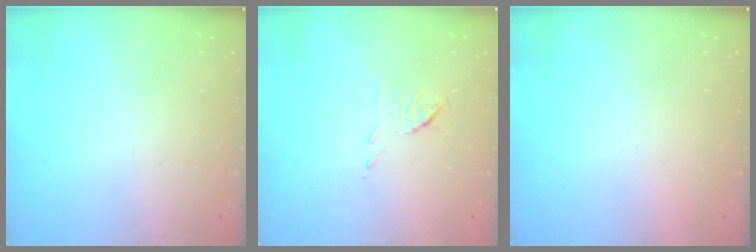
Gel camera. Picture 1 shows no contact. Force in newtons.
{"total": 5.4, "press": 5.3, "slide": 0.9}
{"total": 1.5, "press": 1.5, "slide": 0.1}